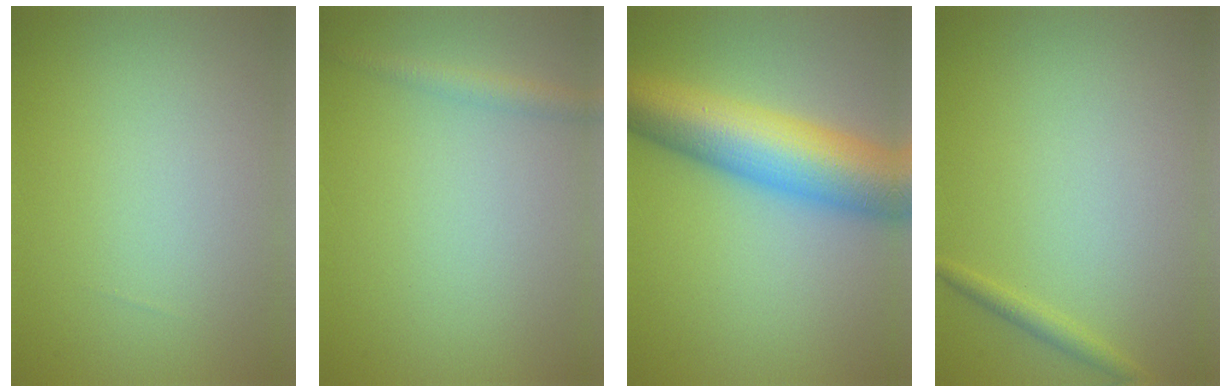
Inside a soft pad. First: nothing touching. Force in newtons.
{"total": 1.6, "press": 1.6, "slide": 0.1}
{"total": 11.2, "press": 11.2, "slide": 0.3}
{"total": 1.1, "press": 1.1, "slide": 0.0}